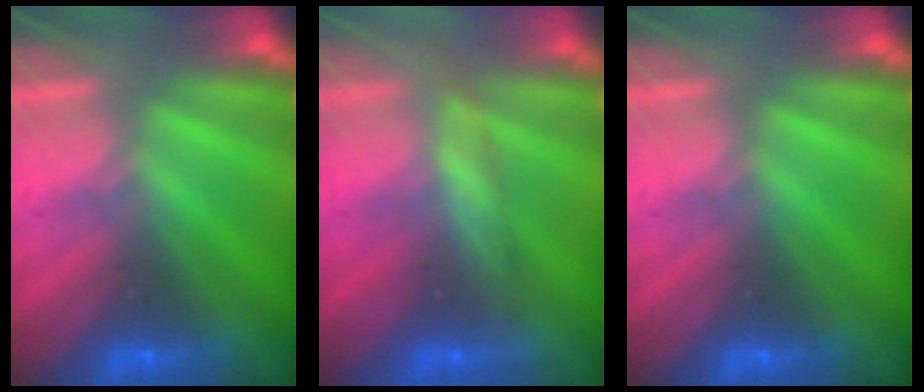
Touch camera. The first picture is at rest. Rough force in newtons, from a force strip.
{"total": 2.4}
{"total": 0.0}